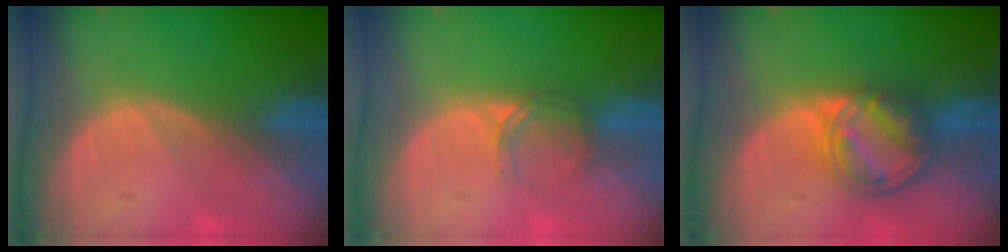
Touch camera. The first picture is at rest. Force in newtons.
{"total": 2.2, "press": 2.2, "slide": 0.2}
{"total": 8.2, "press": 7.0, "slide": 4.3}